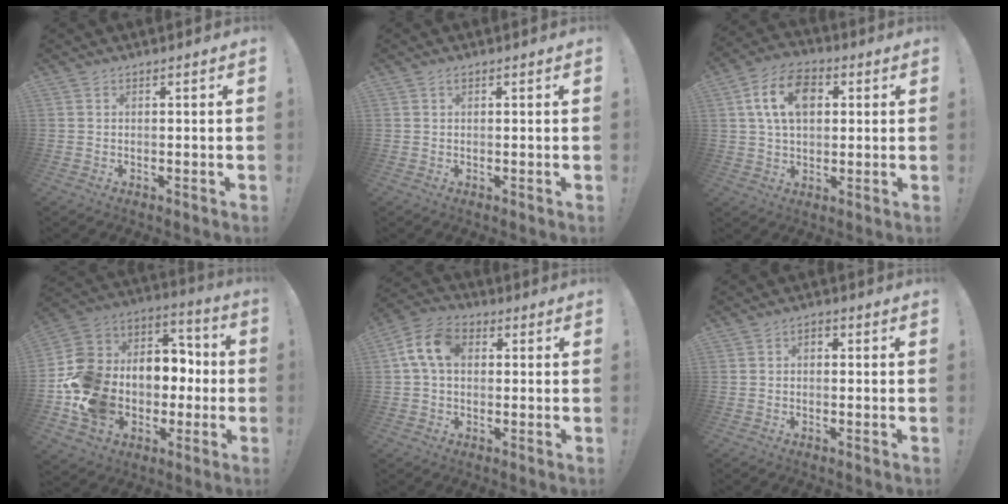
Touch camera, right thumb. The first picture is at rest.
{"total": 0.7, "force": [0.2, 0.4, 0.5], "torque": [-0.011, 0.002, 0.004]}
{"total": 13.3, "force": [3.6, 8.9, 9.2], "torque": [-0.162, 0.016, 0.069]}
{"total": 18.2, "force": [-4.1, 14.9, 9.6], "torque": [-0.185, 0.011, -0.039]}
{"total": 10.3, "force": [1.8, 7.0, 7.4], "torque": [-0.148, 0.021, 0.037]}
{"total": 1.6, "force": [-0.8, 1.0, 1.0], "torque": [-0.022, 0.008, -0.014]}